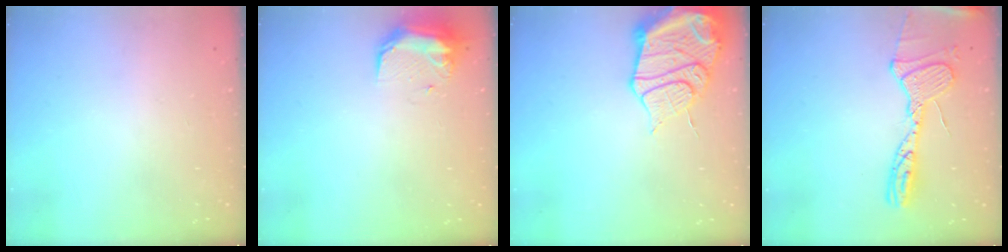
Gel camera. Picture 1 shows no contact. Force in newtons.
{"total": 9.3, "press": 9.3, "slide": 0.7}
{"total": 17.2, "press": 17.1, "slide": 1.7}
{"total": 15.7, "press": 15.6, "slide": 1.4}